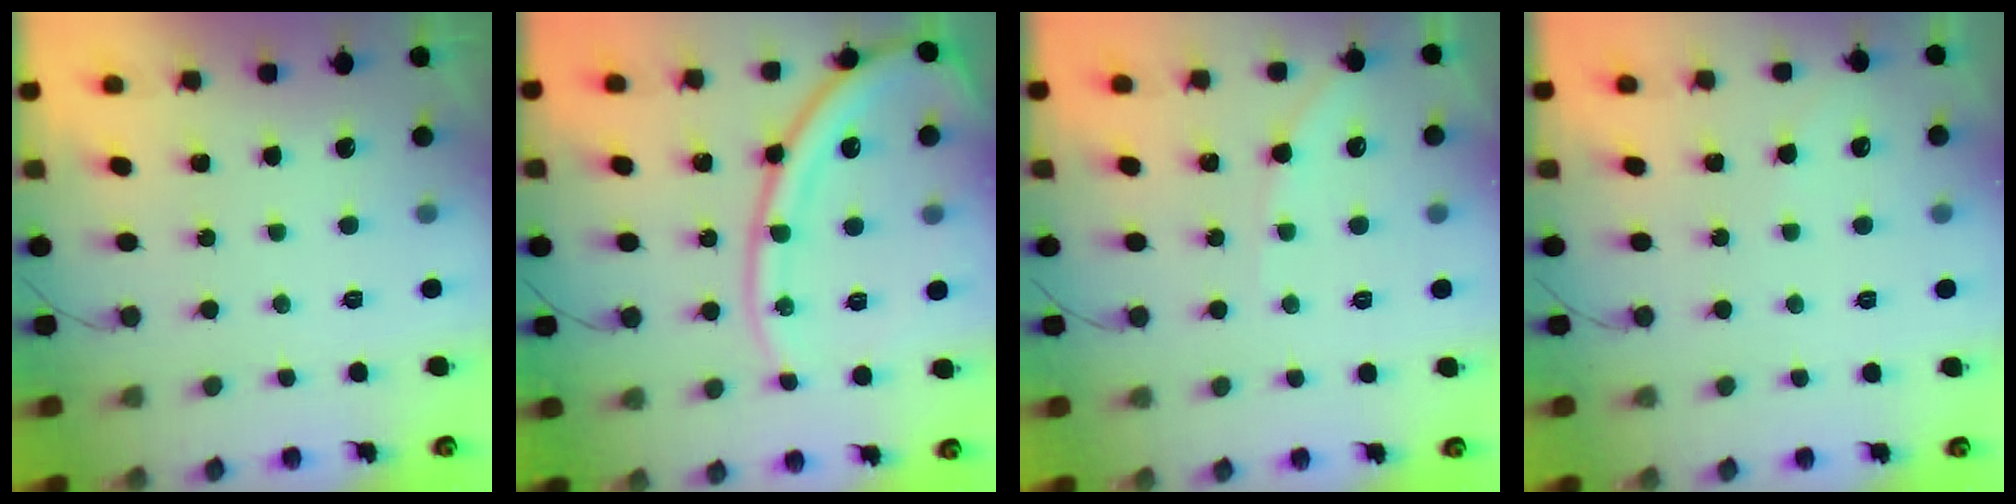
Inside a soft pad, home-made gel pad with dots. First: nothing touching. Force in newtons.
{"total": 17.2, "press": 17.0, "slide": 2.4}
{"total": 6.7, "press": 6.6, "slide": 0.9}
{"total": 2.9, "press": 2.9, "slide": 0.4}